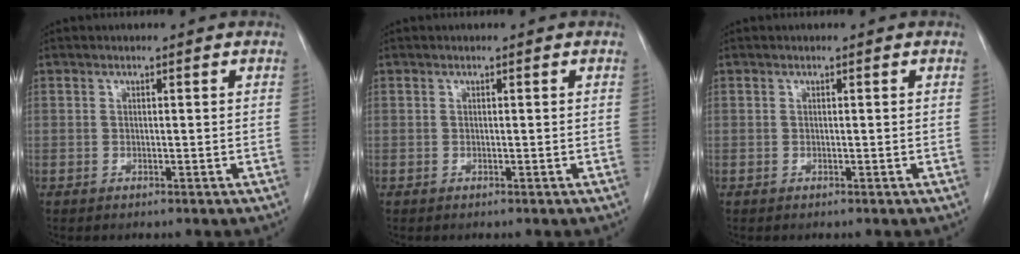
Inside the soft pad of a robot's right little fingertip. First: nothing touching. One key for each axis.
{"total": 0.0}
{"total": 0.0}